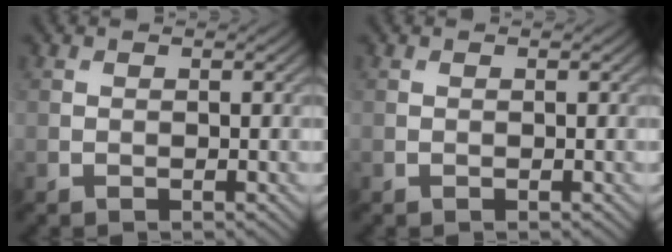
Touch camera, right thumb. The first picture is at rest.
{"total": 0.0}